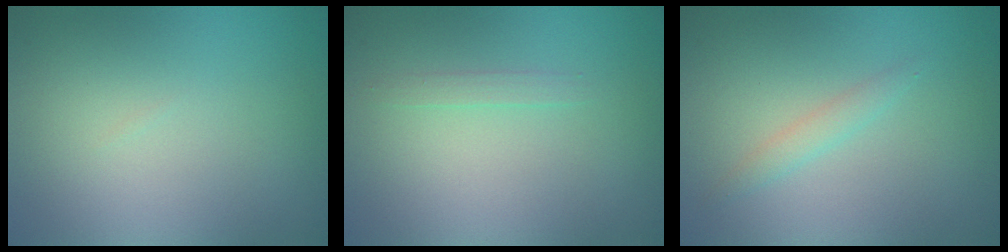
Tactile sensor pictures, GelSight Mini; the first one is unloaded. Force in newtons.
{"total": 0.8, "press": 0.8, "slide": 0.1}
{"total": 1.2, "press": 1.2, "slide": 0.1}